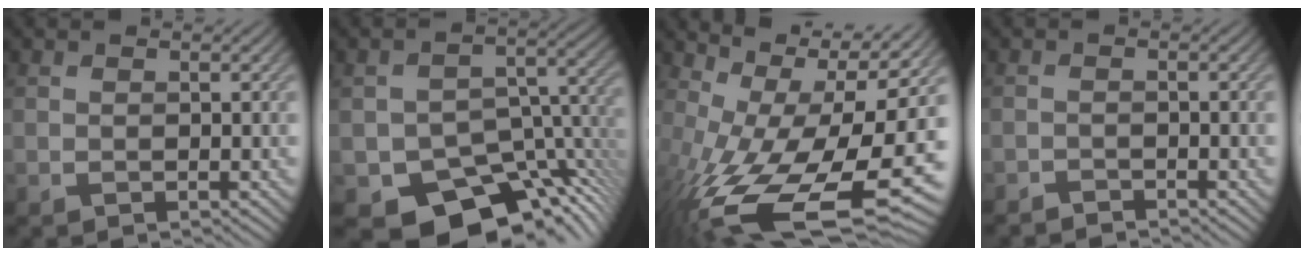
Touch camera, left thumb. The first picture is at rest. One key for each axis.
{"total": 12.0, "fx": -7.5, "fy": 6.6, "fz": 6.6, "tx": -0.089, "ty": -0.037, "tz": -0.104}
{"total": 18.3, "fx": -3.6, "fy": 8.1, "fz": 16.0, "tx": -0.302, "ty": -0.035, "tz": -0.042}
{"total": 1.6, "fx": -1.6, "fy": 0.1, "fz": 0.2, "tx": -0.001, "ty": -0.001, "tz": -0.031}